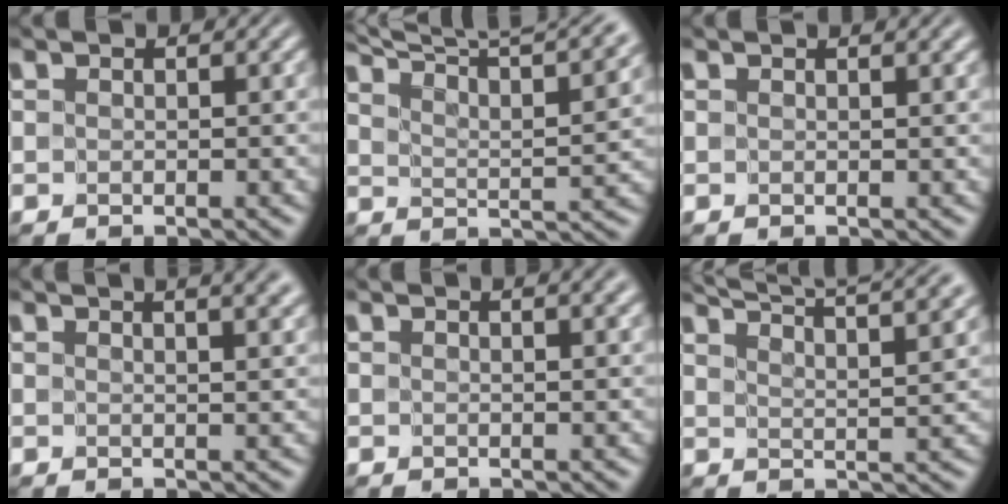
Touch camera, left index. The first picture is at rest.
{"total": 12.4, "force": [10.6, 2.7, 5.9], "torque": [-0.103, 0.018, 0.124]}
{"total": 3.1, "force": [2.0, 1.4, 2.0], "torque": [-0.009, 0.028, 0.006]}
{"total": 8.1, "force": [5.2, 3.4, 5.2], "torque": [-0.025, 0.052, 0.038]}
{"total": 5.6, "force": [3.5, 2.4, 3.6], "torque": [-0.010, 0.044, 0.019]}
{"total": 11.8, "force": [9.4, 3.2, 6.3], "torque": [-0.092, 0.032, 0.103]}